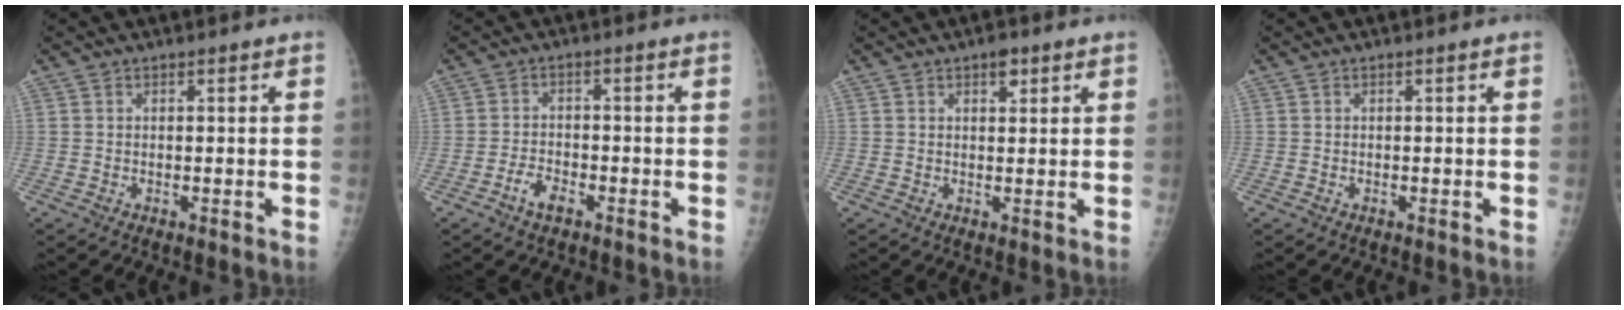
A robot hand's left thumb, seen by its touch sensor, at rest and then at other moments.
{"total": 3.7, "force": [-2.3, 1.7, 2.3], "torque": [-0.041, 0.018, -0.041]}
{"total": 2.4, "force": [1.5, 1.1, 1.6], "torque": [-0.014, -0.006, 0.020]}
{"total": 0.0}